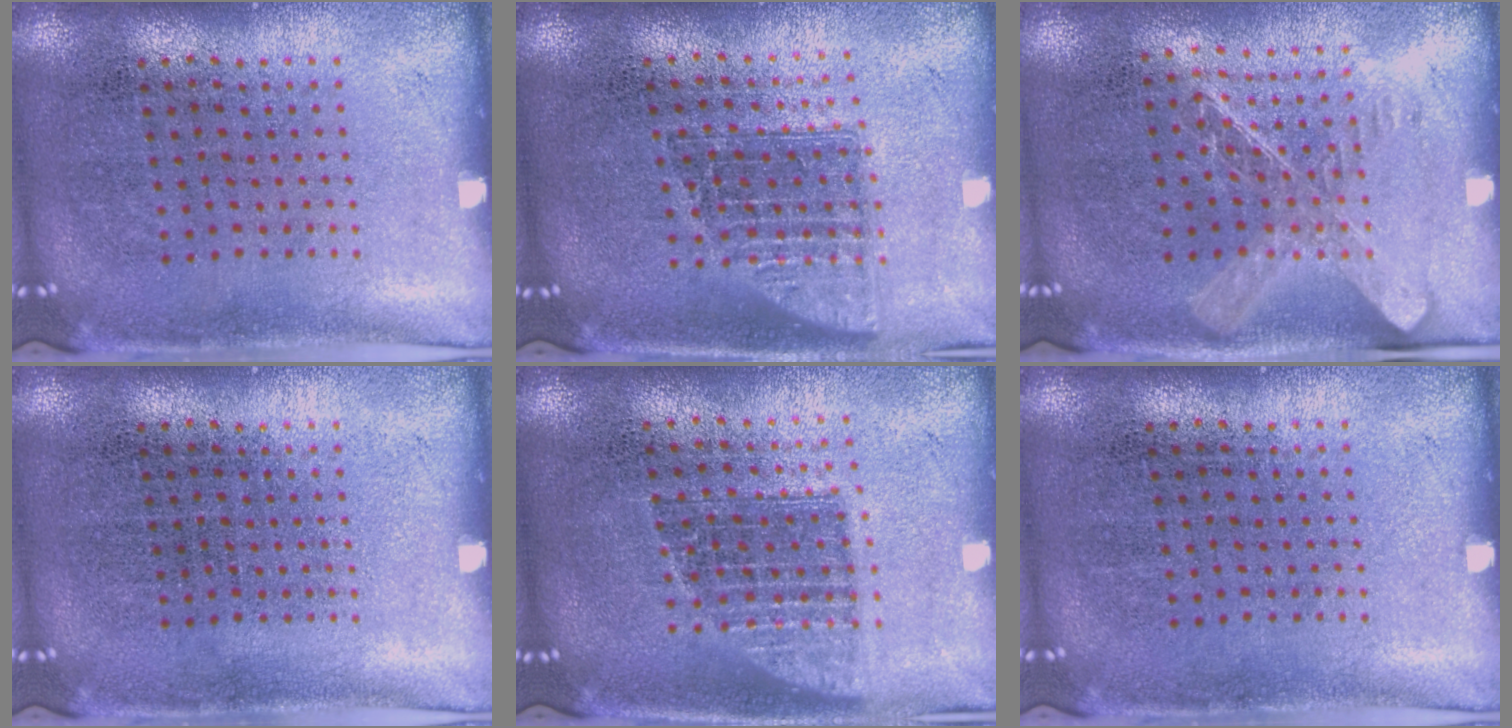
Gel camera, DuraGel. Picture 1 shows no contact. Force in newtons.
{"total": 1.5, "press": 1.2, "slide": 0.9}
{"total": 1.5, "press": 1.3, "slide": 0.8}
{"total": 0.0}
{"total": 1.3, "press": 1.0, "slide": 0.8}
{"total": 0.0}